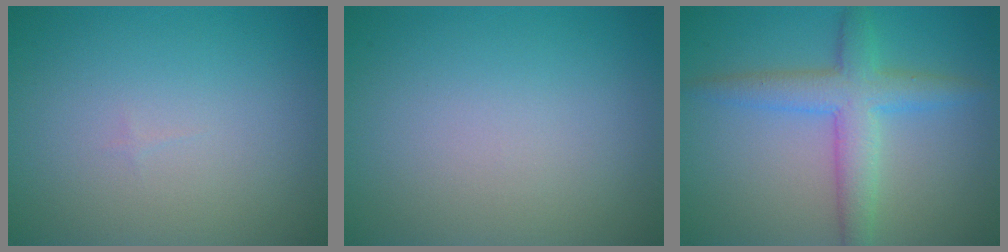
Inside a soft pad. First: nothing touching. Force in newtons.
{"total": 0.0}
{"total": 4.7, "press": 4.7, "slide": 0.1}